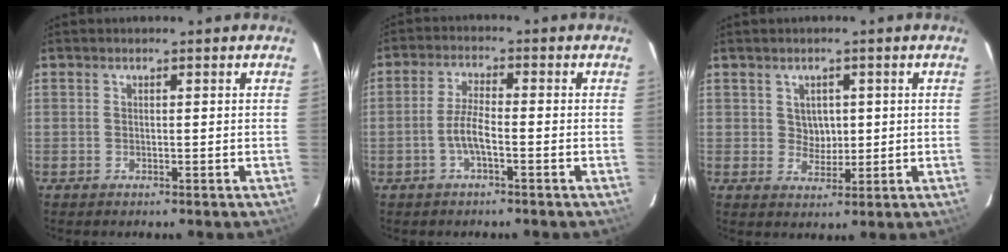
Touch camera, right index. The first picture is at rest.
{"total": 4.5, "force": [-1.8, 0.9, 3.9], "torque": [-0.086, 0.005, -0.037]}
{"total": 3.5, "force": [0.7, 3.2, 1.4], "torque": [-0.019, 0.007, 0.015]}